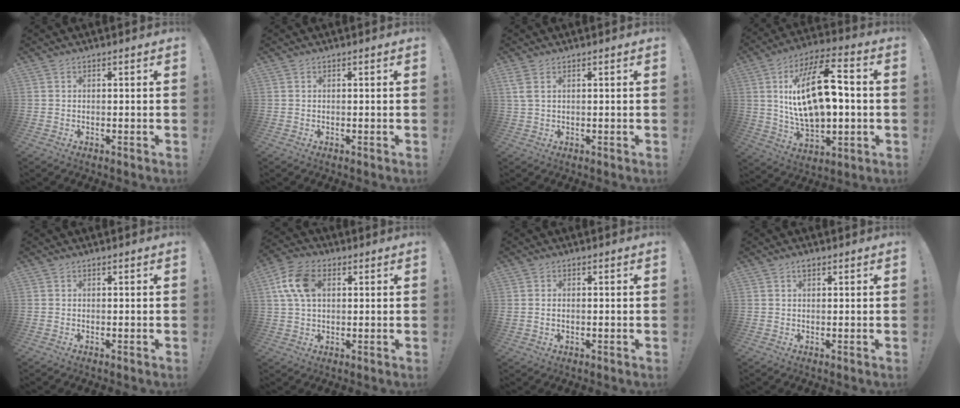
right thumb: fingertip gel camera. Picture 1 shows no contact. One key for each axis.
{"total": 0.0}
{"total": 2.6, "fx": 1.2, "fy": 0.7, "fz": 2.1, "tx": -0.047, "ty": 0.000, "tz": 0.024}
{"total": 22.1, "fx": 2.9, "fy": 10.7, "fz": 19.1, "tx": -0.337, "ty": -0.003, "tz": 0.045}
{"total": 0.0}
{"total": 11.6, "fx": 2.9, "fy": 7.4, "fz": 8.4, "tx": -0.158, "ty": 0.013, "tz": 0.060}
{"total": 1.1, "fx": 0.0, "fy": 0.8, "fz": 0.7, "tx": -0.016, "ty": 0.002, "tz": 0.001}
{"total": 1.0, "fx": 0.6, "fy": 0.6, "fz": 0.6, "tx": -0.012, "ty": 0.002, "tz": 0.011}